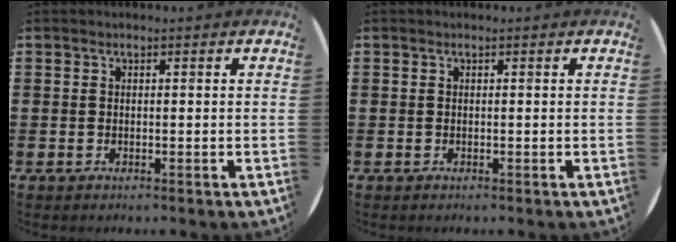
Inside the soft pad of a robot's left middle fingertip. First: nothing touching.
{"total": 0.0}